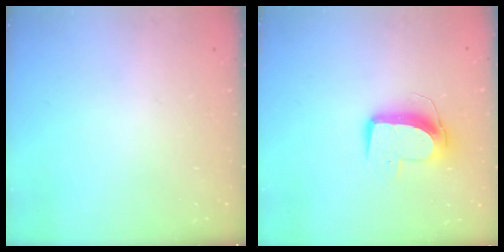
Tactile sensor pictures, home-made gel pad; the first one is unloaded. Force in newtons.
{"total": 10.0, "press": 10.0, "slide": 0.3}